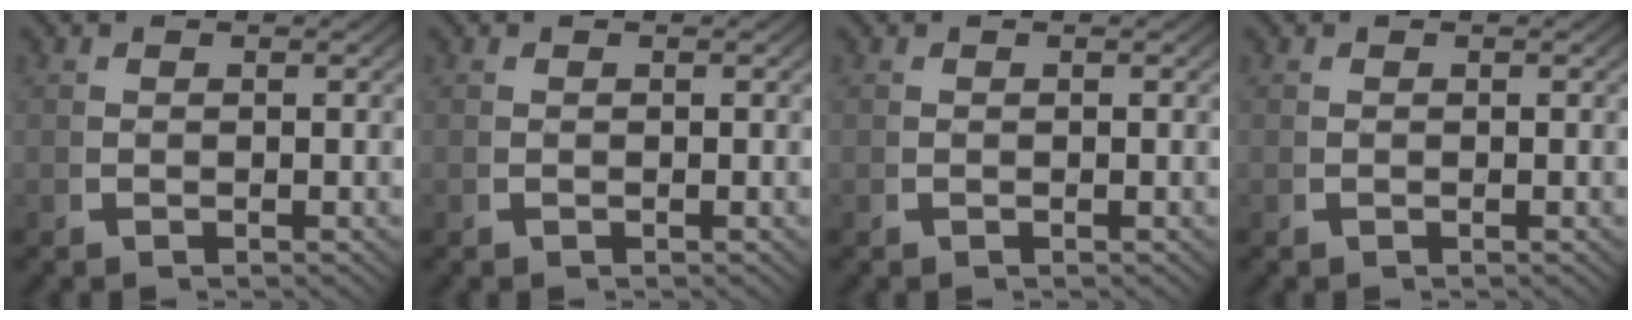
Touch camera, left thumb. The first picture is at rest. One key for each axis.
{"total": 0.0}
{"total": 0.0}
{"total": 0.0}